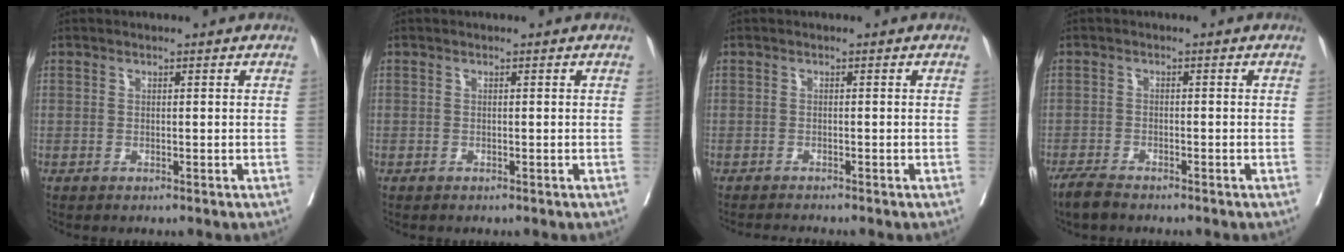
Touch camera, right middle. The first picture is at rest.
{"total": 0.0}
{"total": 1.9, "force": [-1.7, -0.7, 0.2], "torque": [-0.005, -0.007, -0.031]}
{"total": 2.8, "force": [-2.5, 0.4, 1.2], "torque": [-0.029, -0.006, -0.046]}